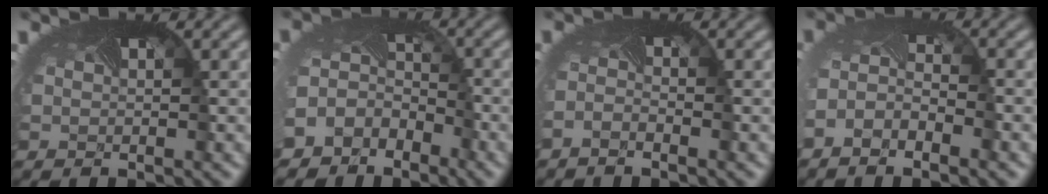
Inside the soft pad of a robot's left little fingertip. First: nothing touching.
{"total": 8.4, "force": [-5.0, 6.5, 1.5], "torque": [-0.056, -0.034, -0.064]}
{"total": 1.2, "force": [-1.2, -0.3, -0.1], "torque": [-0.008, -0.008, -0.024]}
{"total": 3.2, "force": [-2.2, 1.2, 1.9], "torque": [-0.039, -0.007, -0.045]}